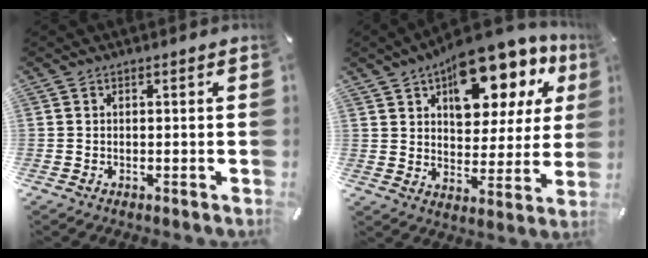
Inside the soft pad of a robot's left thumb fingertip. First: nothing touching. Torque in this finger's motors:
{"motor_torque": [2.50, 2.50, 1.61, -1.16, 0.34]}